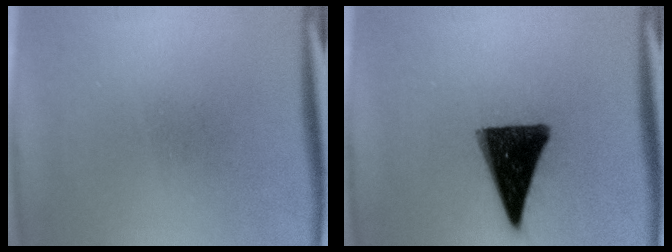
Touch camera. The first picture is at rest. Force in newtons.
{"total": 14.2}